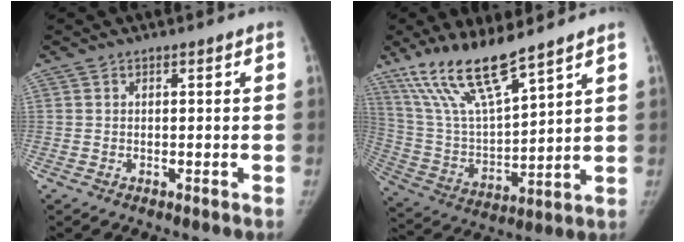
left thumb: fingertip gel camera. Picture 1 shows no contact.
{"total": 16.1, "force": [11.9, 3.2, 10.4], "torque": [-0.188, -0.059, 0.243]}